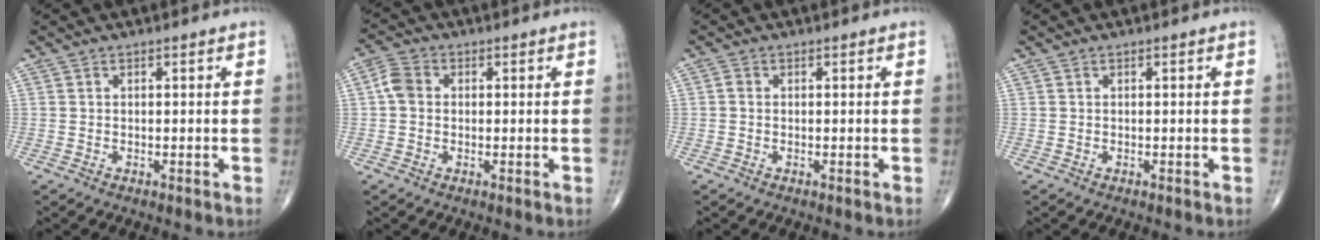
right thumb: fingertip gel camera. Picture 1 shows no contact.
{"total": 3.8, "force": [0.2, 3.0, 2.2], "torque": [-0.042, 0.011, -0.005]}
{"total": 0.8, "force": [0.0, 0.6, 0.4], "torque": [-0.006, 0.001, -0.004]}
{"total": 0.0}